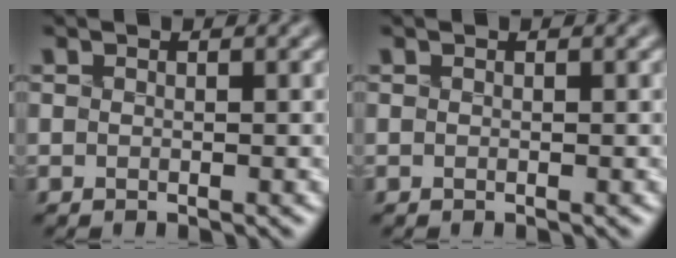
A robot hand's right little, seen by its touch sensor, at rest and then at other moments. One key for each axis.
{"total": 0.0}